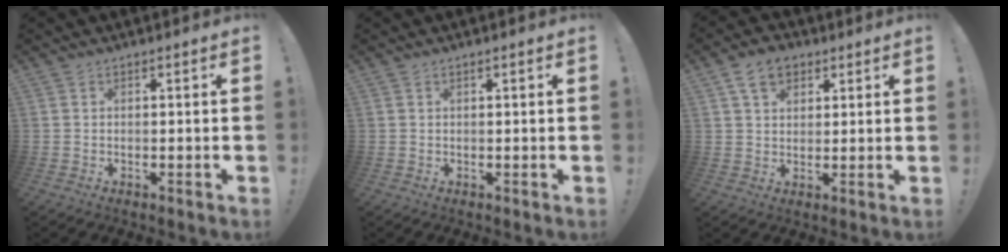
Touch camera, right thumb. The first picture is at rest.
{"total": 0.8, "force": [0.4, -0.1, 0.7], "torque": [-0.012, -0.001, 0.006]}
{"total": 7.7, "force": [4.2, 5.2, 3.9], "torque": [-0.061, -0.008, 0.079]}